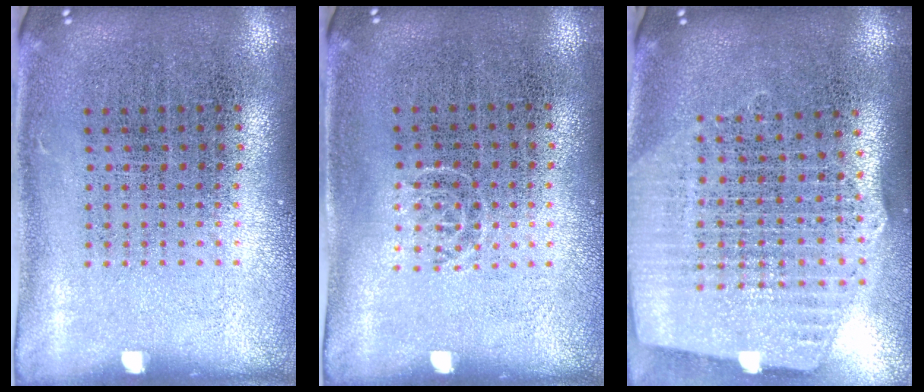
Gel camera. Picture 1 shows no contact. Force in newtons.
{"total": 0.6, "press": 0.4, "slide": 0.5}
{"total": 2.6, "press": 2.2, "slide": 1.4}